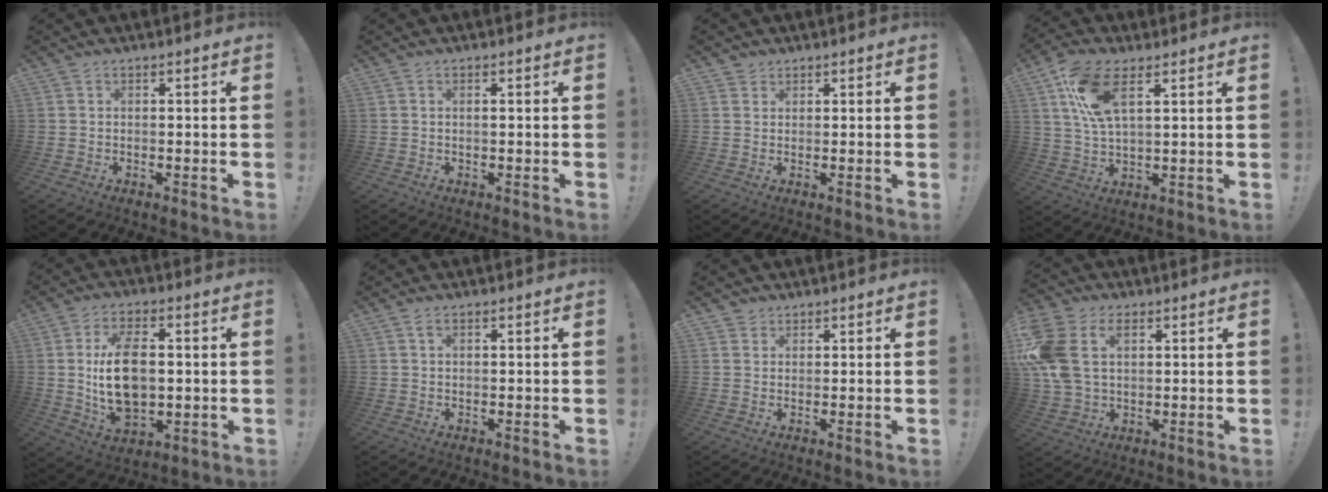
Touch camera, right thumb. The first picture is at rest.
{"total": 0.7, "force": [0.1, -0.2, 0.7], "torque": [-0.014, -0.001, 0.002]}
{"total": 1.7, "force": [1.2, 1.1, 0.0], "torque": [-0.002, -0.005, 0.022]}
{"total": 11.8, "force": [5.5, 5.3, 9.0], "torque": [-0.180, -0.012, 0.103]}
{"total": 14.6, "force": [0.9, 8.7, 11.7], "torque": [-0.210, -0.005, 0.013]}
{"total": 1.2, "force": [0.6, 0.6, 0.8], "torque": [-0.015, 0.001, 0.011]}
{"total": 2.2, "force": [1.5, 1.5, 0.2], "torque": [0.002, -0.009, 0.027]}
{"total": 14.1, "force": [4.8, 9.6, 9.1], "torque": [-0.202, -0.016, 0.091]}